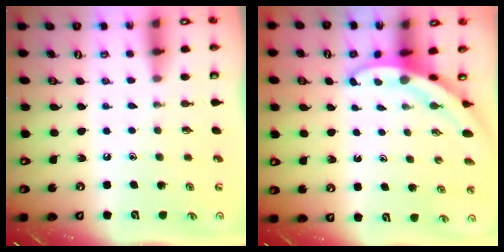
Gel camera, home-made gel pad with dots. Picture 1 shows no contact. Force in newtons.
{"total": 3.8, "press": 3.8, "slide": 0.2}